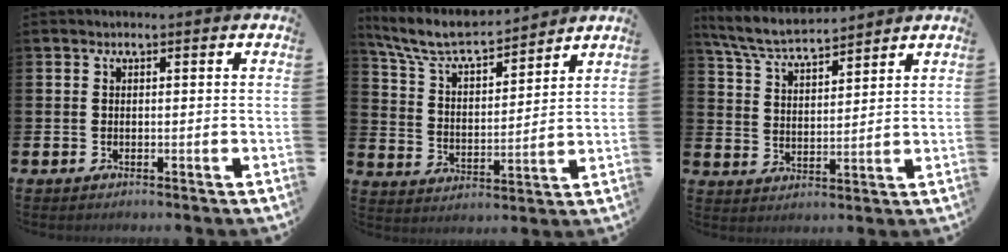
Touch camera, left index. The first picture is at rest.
{"total": 8.1, "force": [7.4, 1.5, 3.0], "torque": [-0.096, -0.045, 0.130]}
{"total": 6.3, "force": [5.9, 0.7, 1.8], "torque": [-0.062, -0.029, 0.106]}